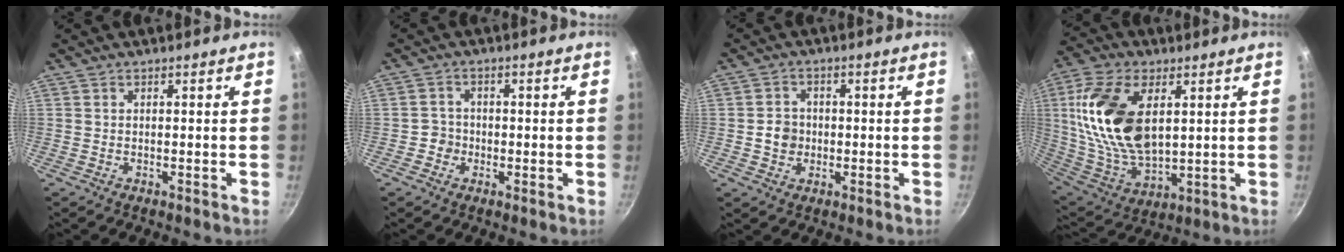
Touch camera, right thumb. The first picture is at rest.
{"total": 2.7, "force": [-0.9, 2.5, 0.4], "torque": [0.014, 0.010, -0.019]}
{"total": 4.2, "force": [-0.5, 3.8, 1.7], "torque": [-0.008, 0.010, -0.011]}
{"total": 20.8, "force": [5.0, 11.7, 16.4], "torque": [-0.309, -0.018, 0.105]}